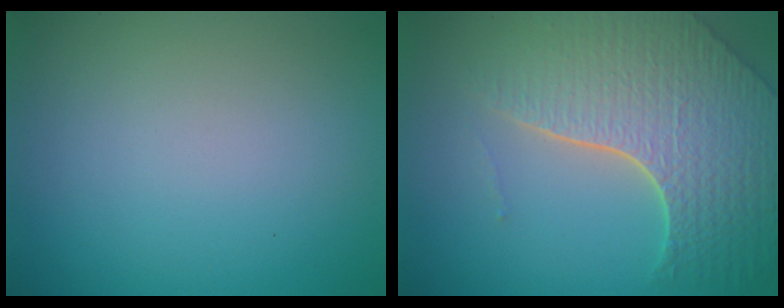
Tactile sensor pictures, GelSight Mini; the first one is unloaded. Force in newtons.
{"total": 7.9, "press": 5.7, "slide": 5.4}